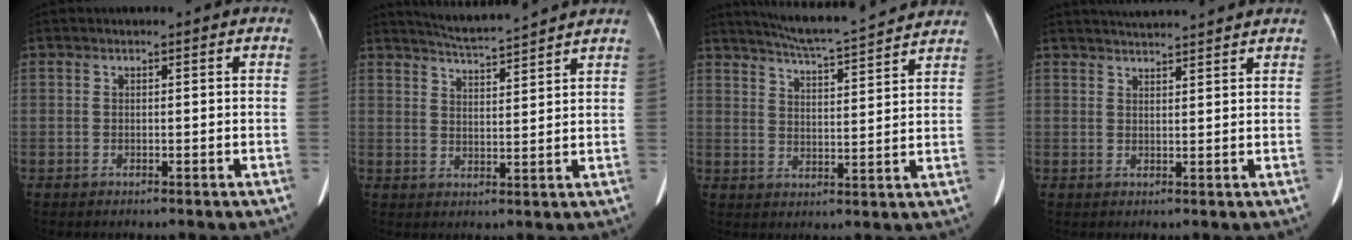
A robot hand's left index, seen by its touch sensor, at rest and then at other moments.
{"total": 8.2, "force": [7.8, -1.0, 2.4], "torque": [-0.054, 0.009, 0.123]}
{"total": 14.2, "force": [13.2, 0.1, 5.2], "torque": [-0.094, 0.011, 0.184]}
{"total": 7.5, "force": [7.2, -0.4, 2.3], "torque": [-0.040, 0.027, 0.098]}